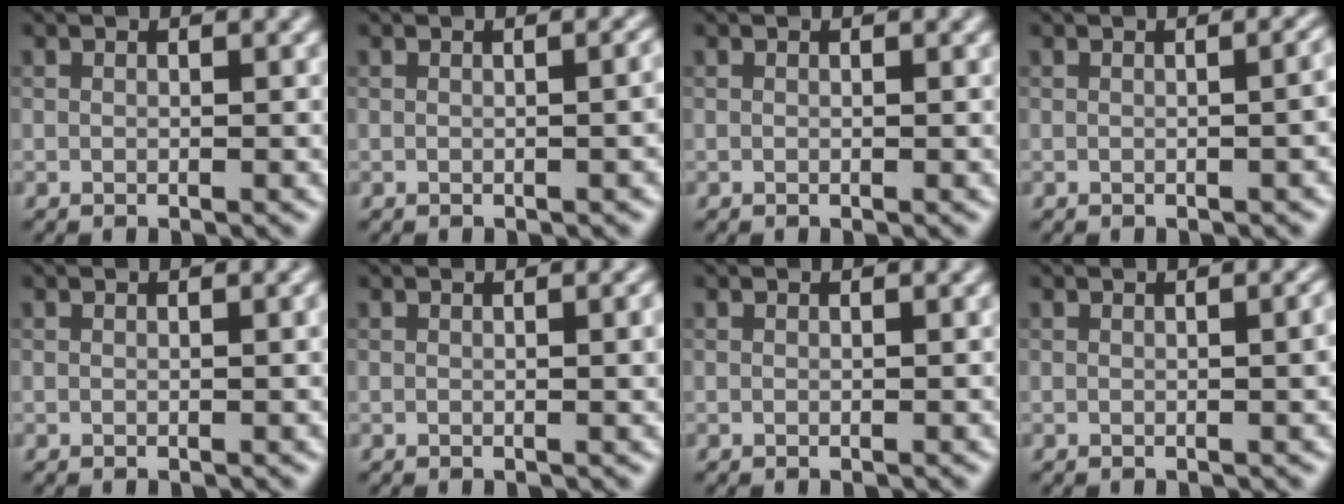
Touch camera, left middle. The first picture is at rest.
{"total": 1.9, "force": [-0.1, 0.8, 1.7], "torque": [-0.012, 0.005, -0.001]}
{"total": 0.0}
{"total": 2.7, "force": [-0.3, 1.2, 2.4], "torque": [-0.013, 0.007, 0.001]}
{"total": 0.6, "force": [0.1, 0.1, 0.6], "torque": [-0.006, 0.004, 0.001]}
{"total": 1.6, "force": [0.1, 0.4, 1.5], "torque": [-0.017, 0.002, 0.000]}
{"total": 0.0}
{"total": 1.7, "force": [0.1, 0.4, 1.6], "torque": [-0.016, 0.005, -0.001]}